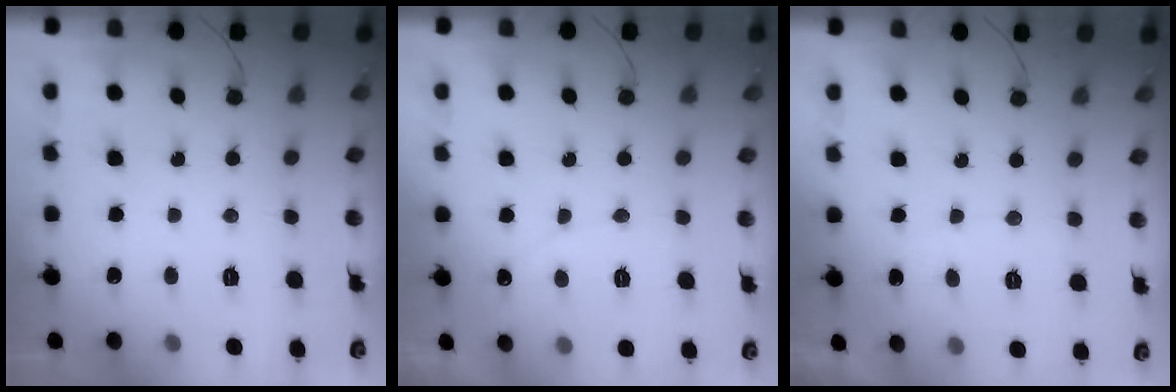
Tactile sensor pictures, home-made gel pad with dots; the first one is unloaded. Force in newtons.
{"total": 4.5, "press": 4.5, "slide": 0.3}
{"total": 2.8, "press": 2.8, "slide": 0.2}